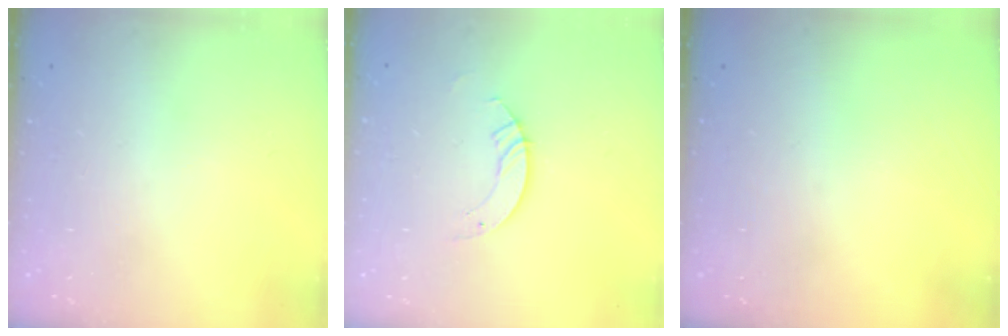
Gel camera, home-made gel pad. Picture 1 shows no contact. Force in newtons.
{"total": 3.5, "press": 3.5, "slide": 0.3}
{"total": 0.0}